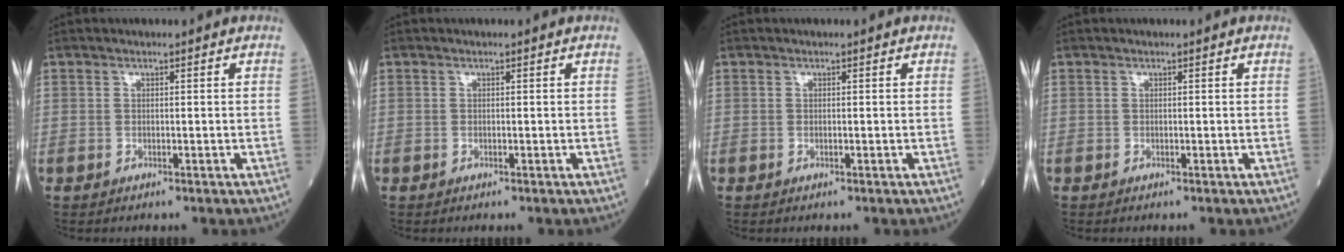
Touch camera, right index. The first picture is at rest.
{"total": 0.0}
{"total": 0.0}
{"total": 0.0}